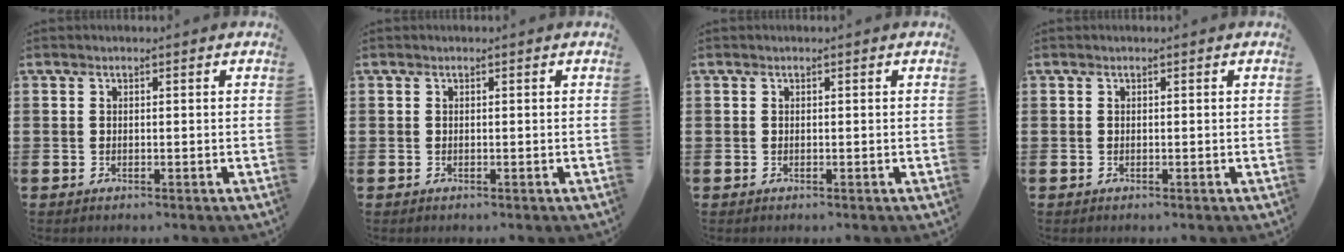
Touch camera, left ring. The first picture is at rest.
{"total": 0.0}
{"total": 0.0}
{"total": 0.0}